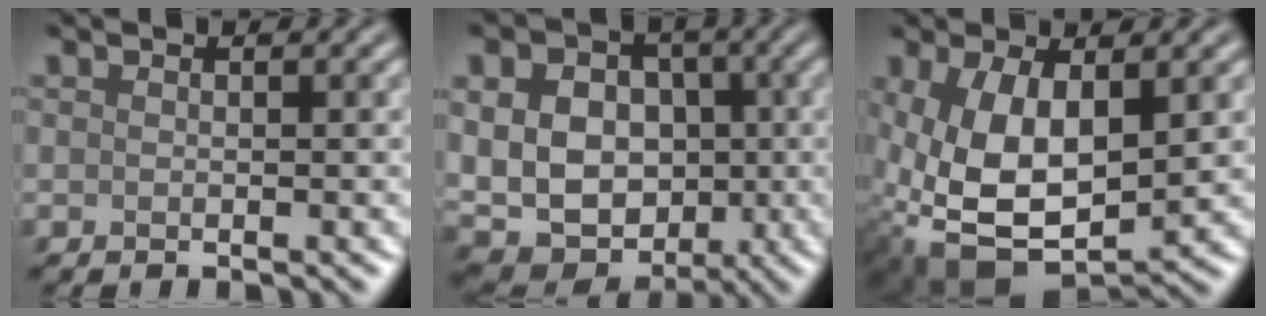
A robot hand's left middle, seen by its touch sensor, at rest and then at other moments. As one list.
[{"total": 14.5, "force": [1.3, 12.0, 8.0], "torque": [-0.148, 0.020, 0.024]}, {"total": 10.0, "force": [0.0, 5.7, 8.3], "torque": [-0.186, -0.015, 0.010]}]